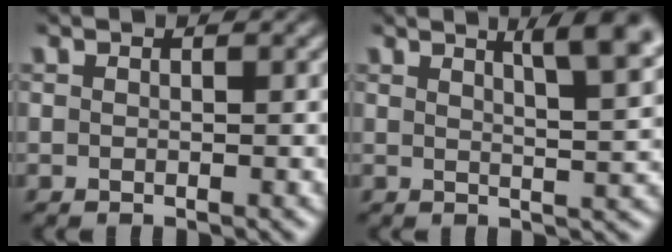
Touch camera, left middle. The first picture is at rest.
{"total": 6.4, "force": [3.5, 1.8, 5.0], "torque": [-0.037, 0.022, 0.035]}